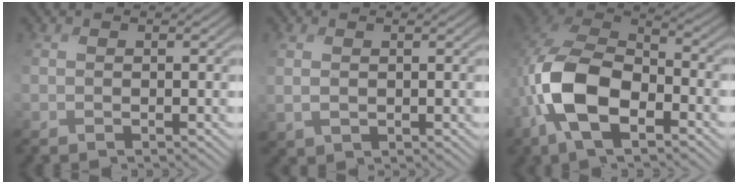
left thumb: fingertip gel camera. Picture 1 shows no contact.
{"total": 1.5, "force": [0.6, 1.0, 1.0], "torque": [-0.029, -0.001, 0.015]}
{"total": 12.5, "force": [-4.1, 7.3, 9.4], "torque": [-0.213, -0.008, -0.085]}